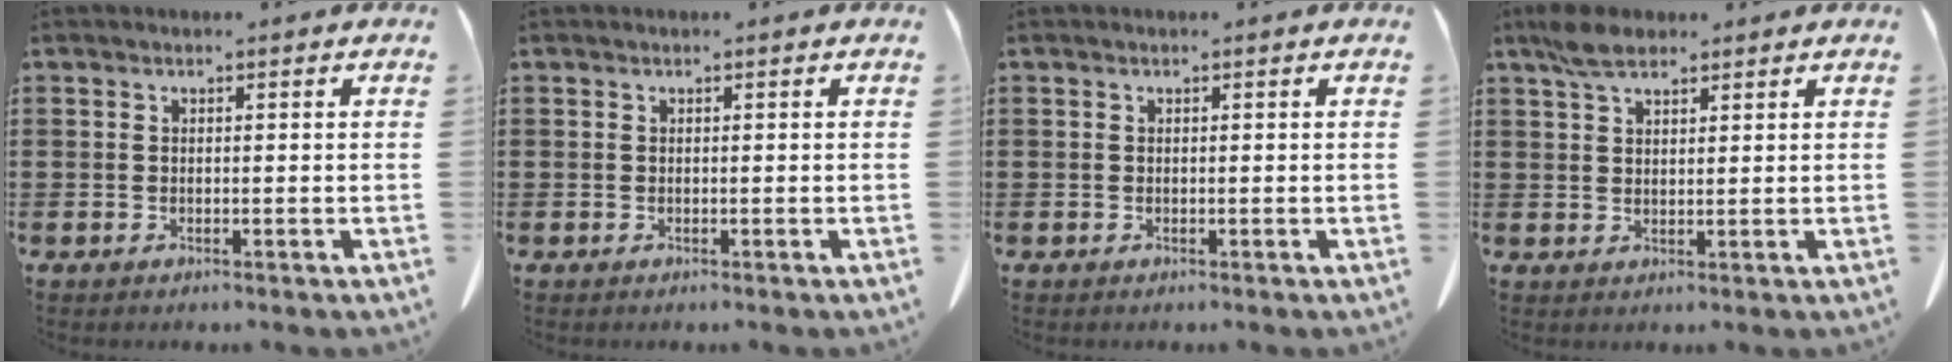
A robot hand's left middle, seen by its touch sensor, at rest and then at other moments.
{"total": 0.0}
{"total": 0.0}
{"total": 4.5, "force": [3.2, 1.9, 2.5], "torque": [-0.058, 0.007, 0.060]}